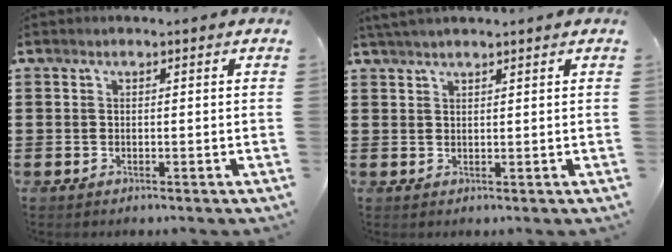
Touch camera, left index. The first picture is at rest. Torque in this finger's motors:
{"motor_torque": [1.24, -0.90, 0.22, 0.12]}